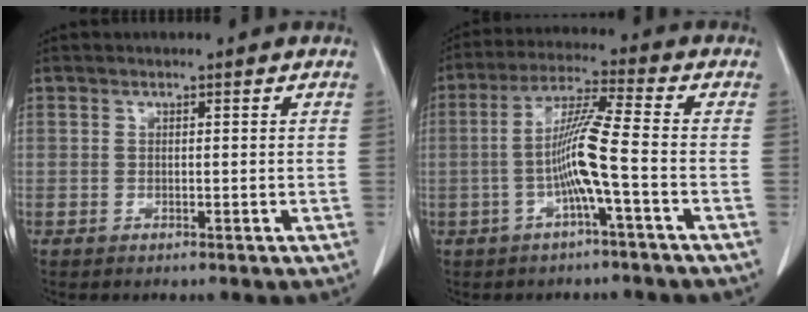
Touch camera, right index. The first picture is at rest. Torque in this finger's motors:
{"motor_torque": [0.21, 0.03, 0.22, 0.07]}